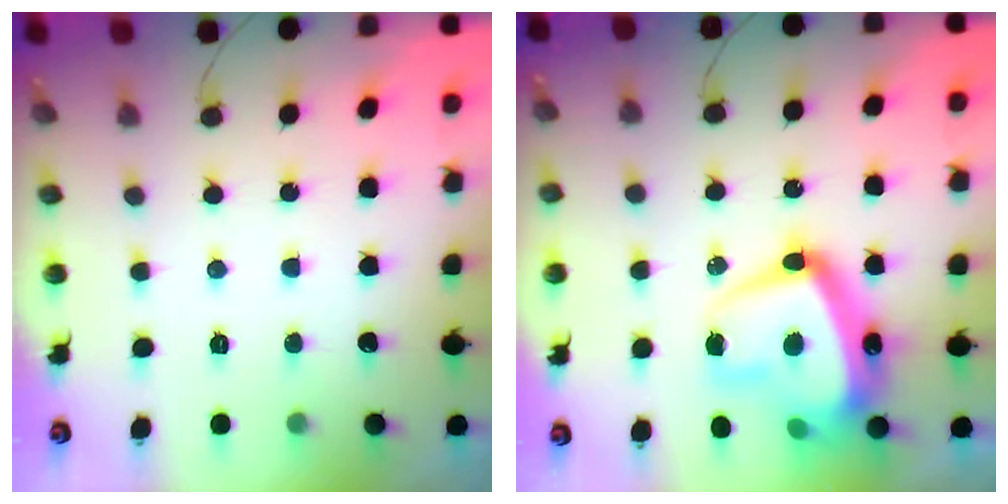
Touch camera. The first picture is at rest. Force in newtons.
{"total": 22.6, "press": 22.5, "slide": 1.8}